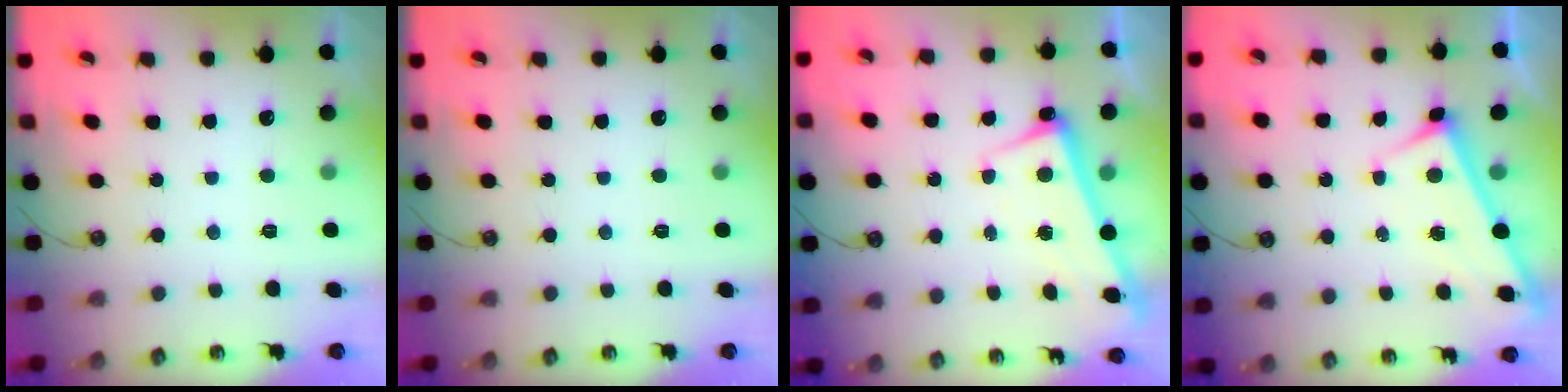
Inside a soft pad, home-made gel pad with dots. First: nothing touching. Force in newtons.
{"total": 0.0}
{"total": 2.7, "press": 2.6, "slide": 0.5}
{"total": 3.1, "press": 3.1, "slide": 0.2}